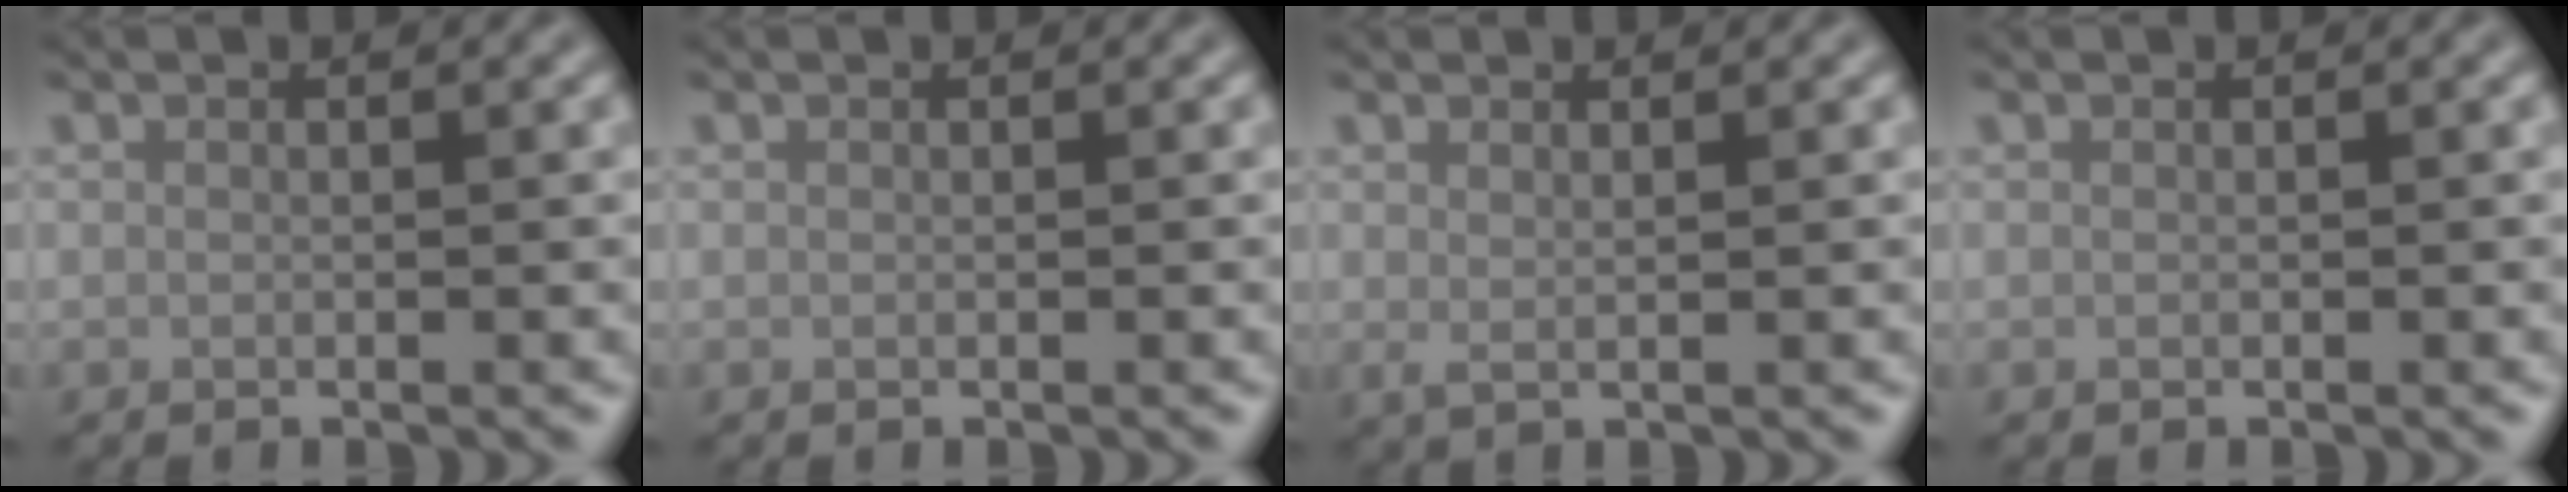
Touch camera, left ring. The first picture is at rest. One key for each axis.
{"total": 0.0}
{"total": 1.2, "fx": 0.6, "fy": 0.4, "fz": 1.0, "tx": -0.016, "ty": -0.003, "tz": 0.009}
{"total": 0.0}